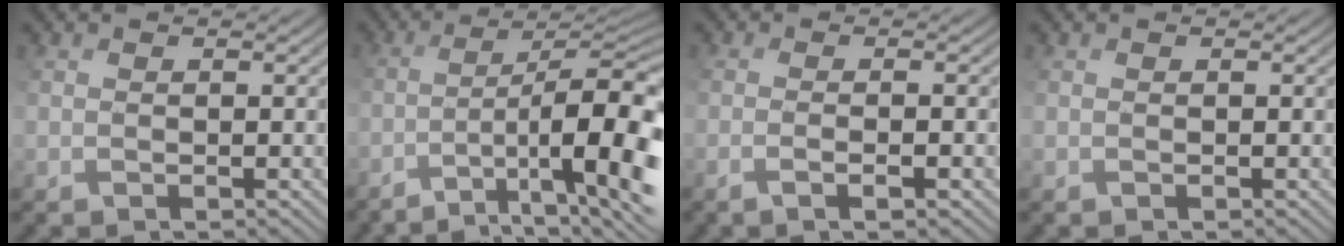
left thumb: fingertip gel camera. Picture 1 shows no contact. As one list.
[{"total": 15.1, "force": [-6.1, 4.2, 13.2], "torque": [-0.178, -0.002, -0.084]}, {"total": 2.8, "force": [-1.1, 0.2, 2.6], "torque": [-0.037, 0.007, -0.028]}, {"total": 0.0}]